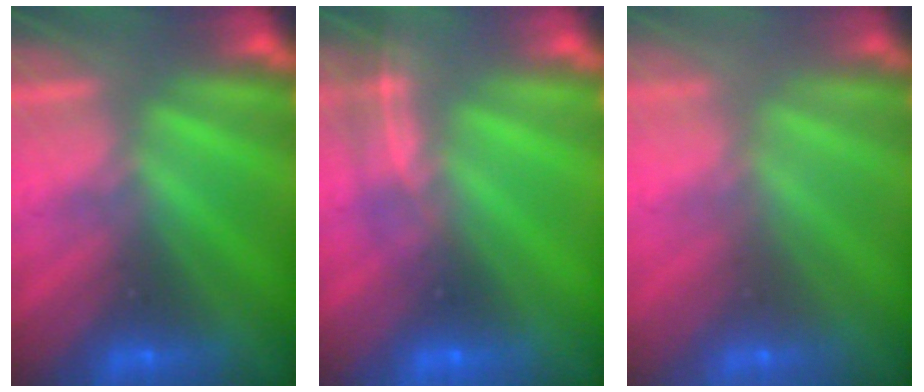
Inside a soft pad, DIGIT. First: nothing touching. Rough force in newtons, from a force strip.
{"total": 1.8}
{"total": 7.6}